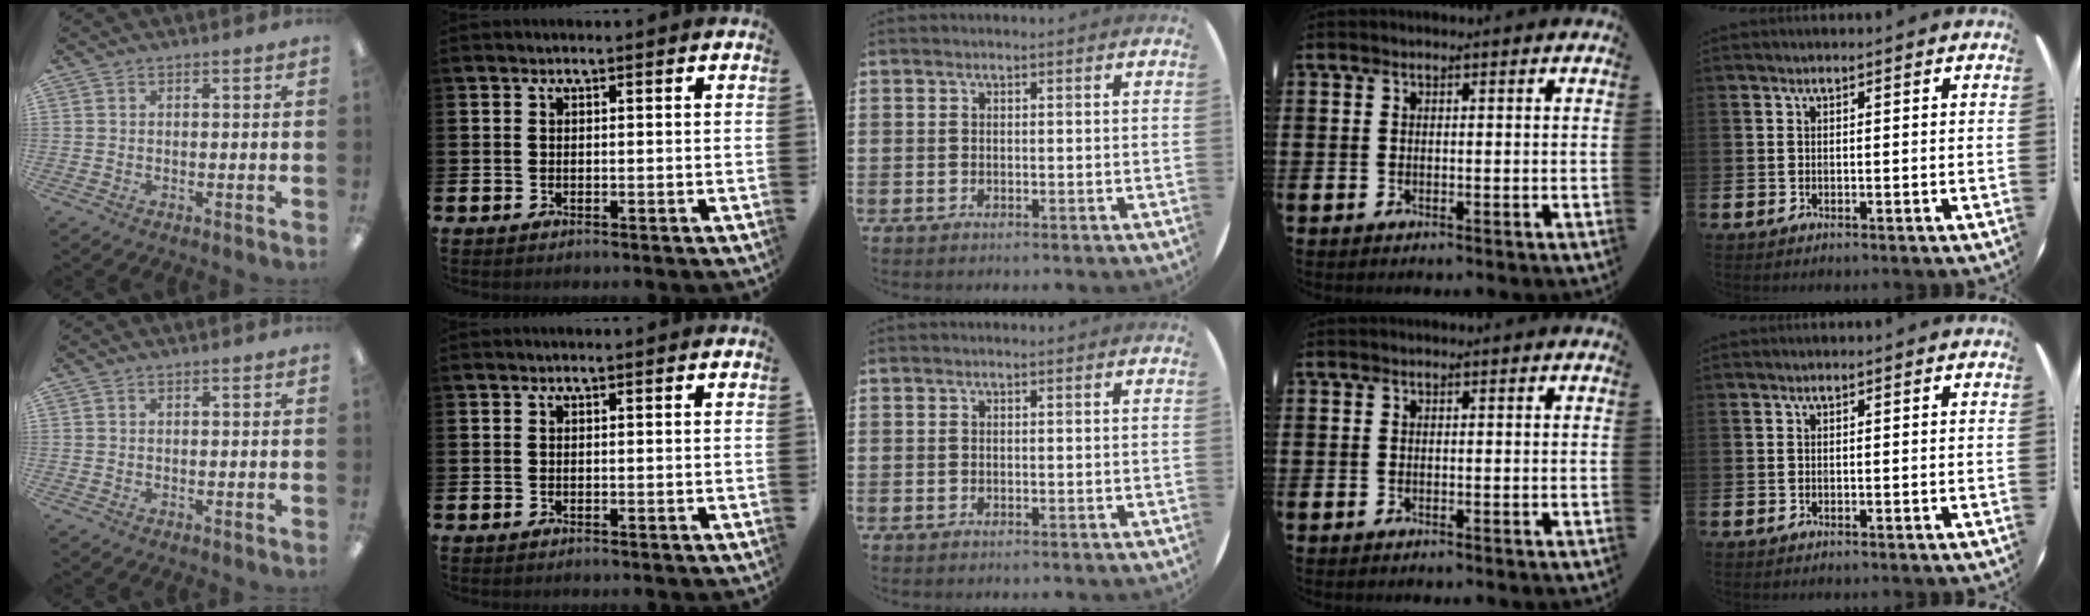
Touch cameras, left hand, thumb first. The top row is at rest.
{}